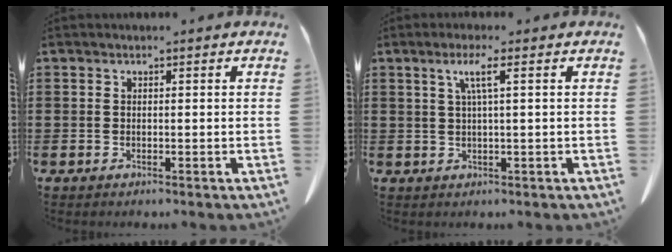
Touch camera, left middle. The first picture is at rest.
{"total": 3.6, "force": [1.2, -0.2, 3.4], "torque": [-0.069, -0.001, 0.018]}